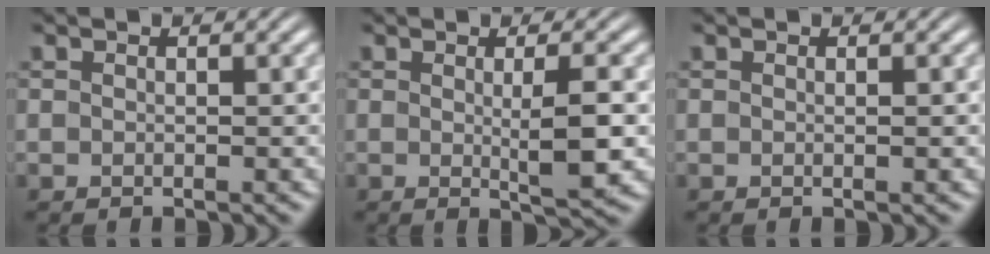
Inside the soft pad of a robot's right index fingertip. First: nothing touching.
{"total": 3.0, "force": [-0.1, -0.1, 3.0], "torque": [-0.046, -0.011, 0.001]}
{"total": 0.0}